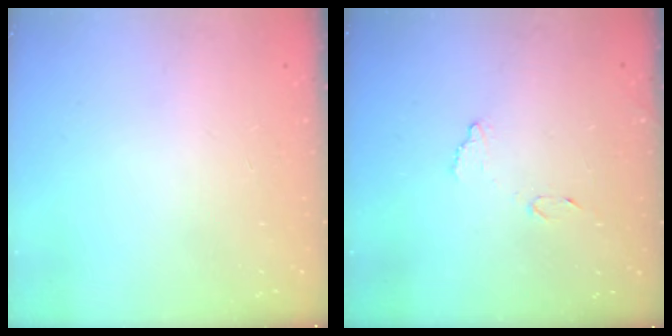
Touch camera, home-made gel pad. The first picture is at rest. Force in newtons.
{"total": 8.3, "press": 8.3, "slide": 0.4}